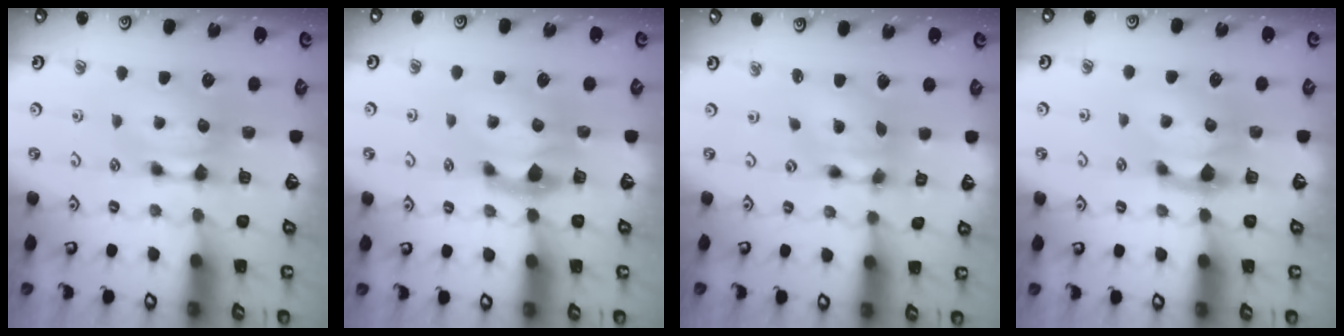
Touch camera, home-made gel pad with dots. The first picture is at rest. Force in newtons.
{"total": 1.9, "press": 1.3, "slide": 1.4}
{"total": 5.3, "press": 5.0, "slide": 1.9}
{"total": 1.4, "press": 0.9, "slide": 1.0}